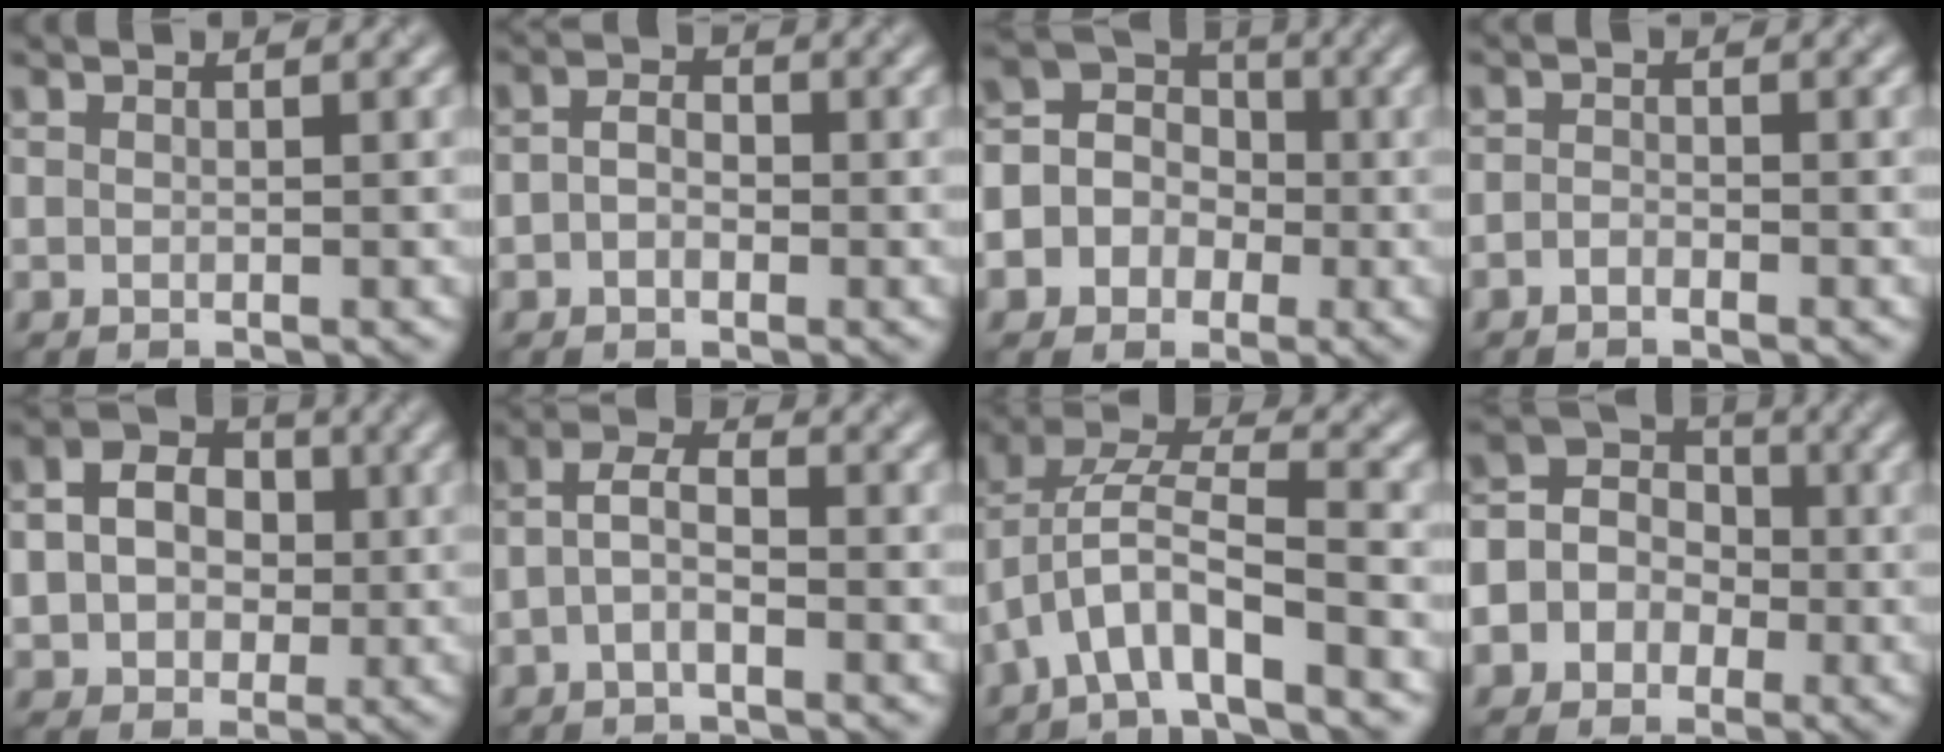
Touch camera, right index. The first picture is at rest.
{"total": 1.9, "force": [-0.4, 1.4, 1.3], "torque": [-0.026, 0.003, -0.014]}
{"total": 7.7, "force": [-1.9, 7.0, 2.4], "torque": [-0.058, 0.019, -0.055]}
{"total": 0.9, "force": [-0.7, 0.4, 0.4], "torque": [-0.008, 0.002, -0.016]}
{"total": 7.2, "force": [0.5, 6.0, 4.0], "torque": [-0.071, 0.019, -0.005]}
{"total": 2.7, "force": [-0.9, 1.2, 2.3], "torque": [-0.046, 0.009, -0.024]}
{"total": 6.4, "force": [-2.9, 2.2, 5.2], "torque": [-0.098, 0.016, -0.059]}
{"total": 6.8, "force": [-1.7, 6.2, 2.3], "torque": [-0.049, 0.018, -0.052]}